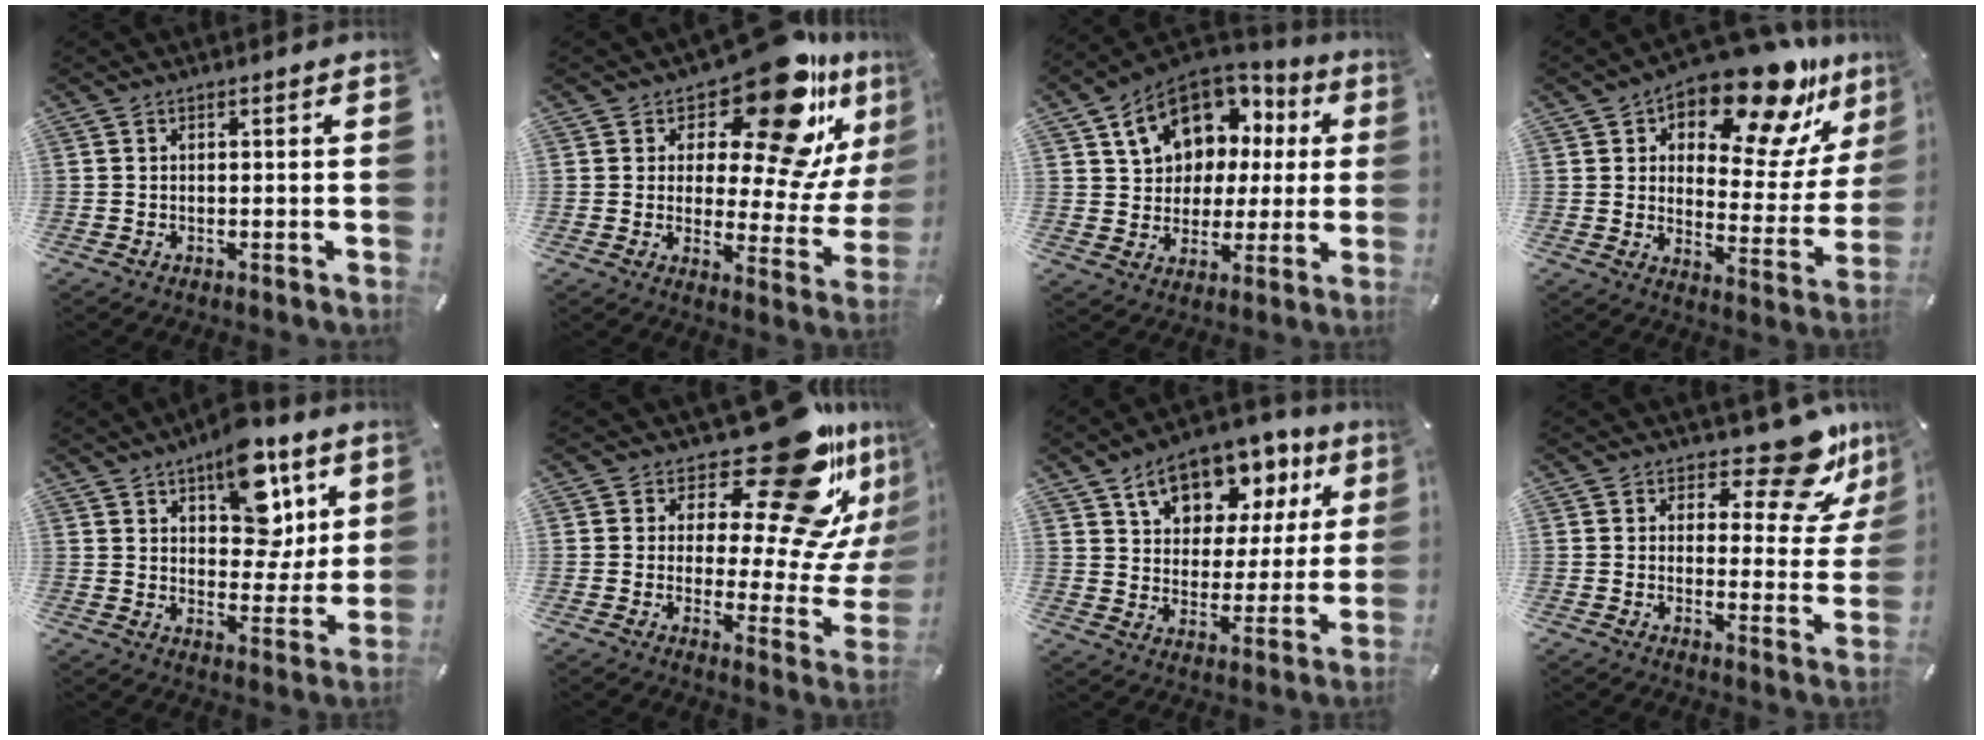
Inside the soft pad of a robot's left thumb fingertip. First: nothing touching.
{"total": 19.8, "force": [13.6, 7.4, 12.4], "torque": [-0.166, -0.121, 0.222]}
{"total": 14.6, "force": [6.5, 11.5, 6.2], "torque": [-0.115, -0.029, 0.125]}
{"total": 18.6, "force": [14.6, 6.6, 9.4], "torque": [-0.141, -0.116, 0.243]}
{"total": 14.9, "force": [8.0, 8.6, 9.2], "torque": [-0.119, -0.037, 0.140]}
{"total": 24.6, "force": [16.0, 8.3, 16.8], "torque": [-0.204, -0.138, 0.255]}
{"total": 14.4, "force": [8.9, 9.2, 6.5], "torque": [-0.110, -0.045, 0.159]}
{"total": 13.4, "force": [10.0, 4.4, 7.9], "torque": [-0.100, -0.077, 0.167]}